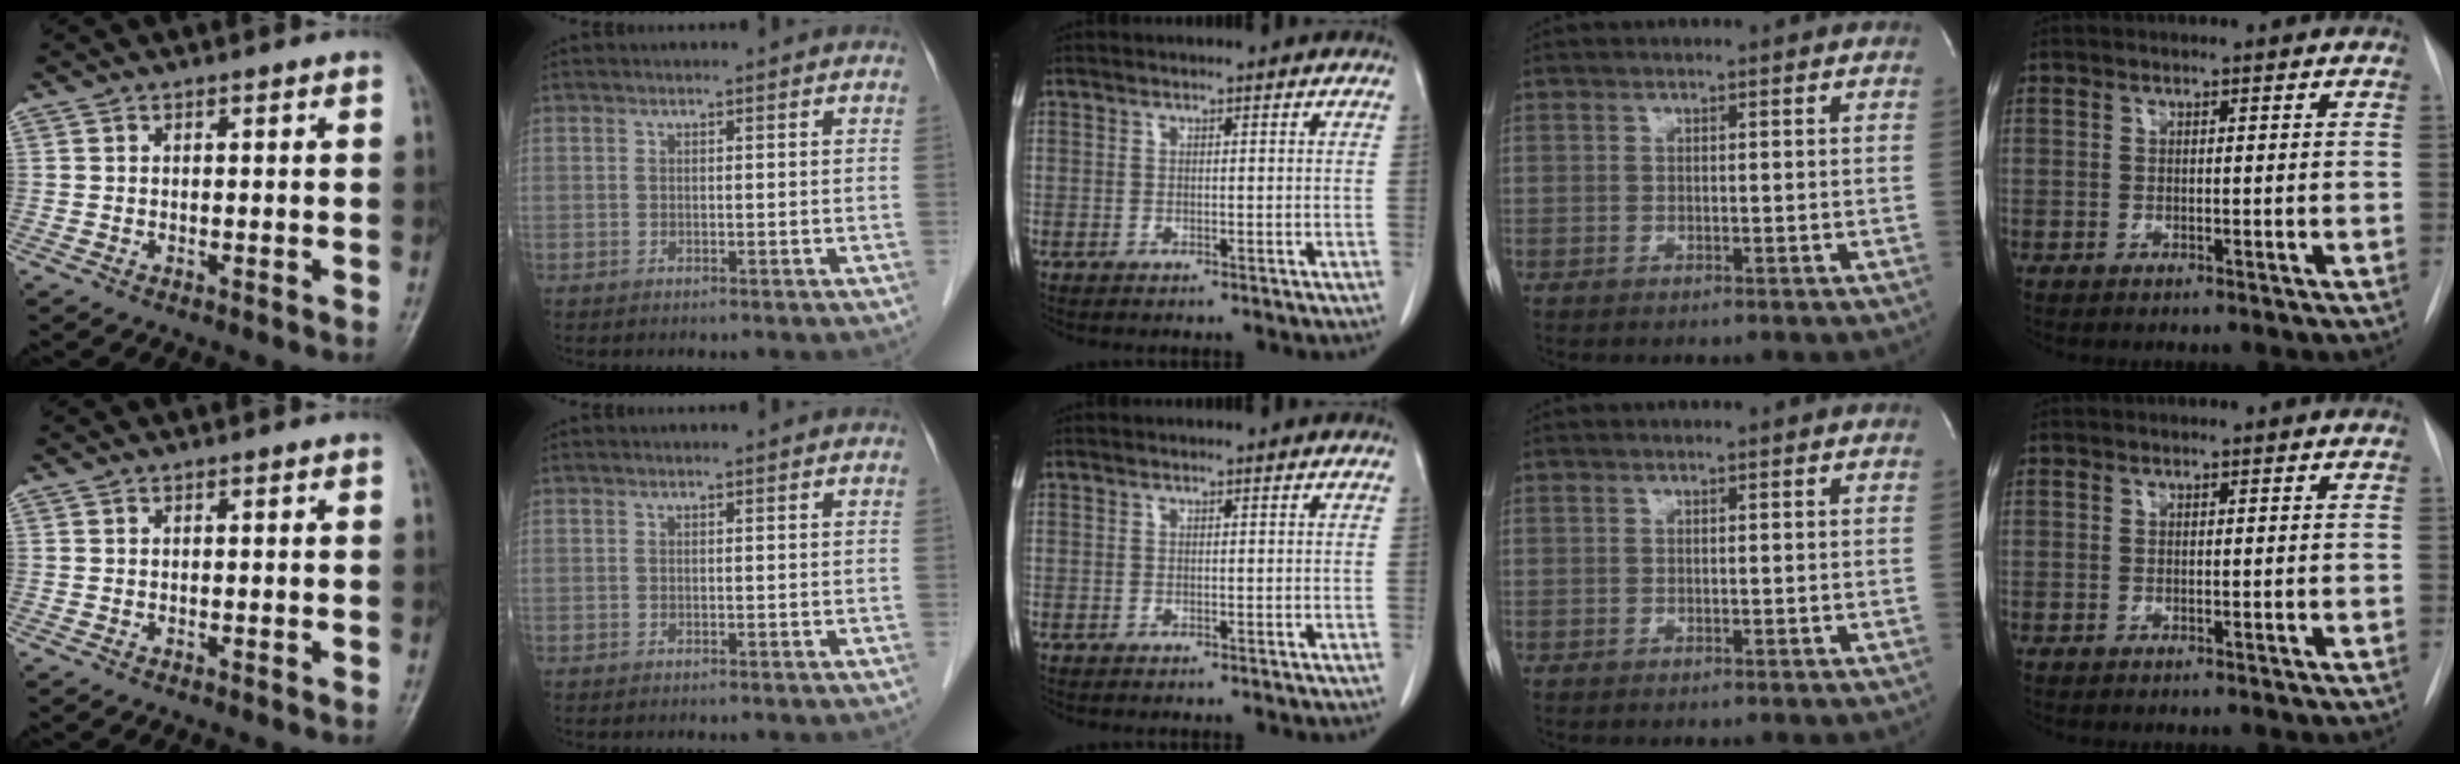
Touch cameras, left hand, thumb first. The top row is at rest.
{}